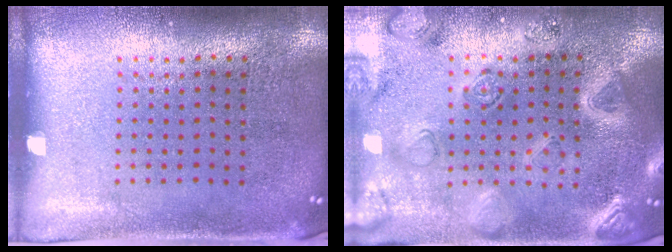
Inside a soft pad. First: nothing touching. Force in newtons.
{"total": 3.0, "press": 2.9, "slide": 0.8}